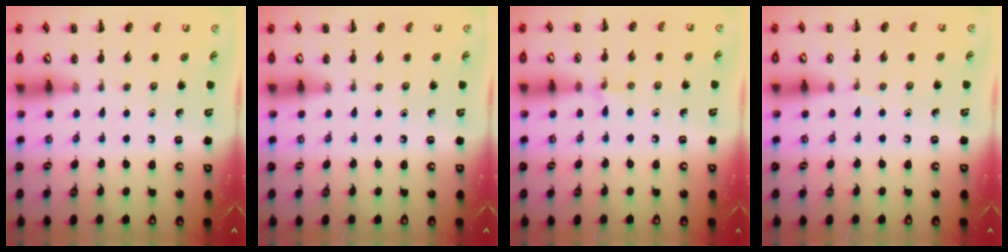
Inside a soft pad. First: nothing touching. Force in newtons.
{"total": 0.0}
{"total": 5.0, "press": 4.6, "slide": 1.8}
{"total": 3.0, "press": 2.8, "slide": 1.0}